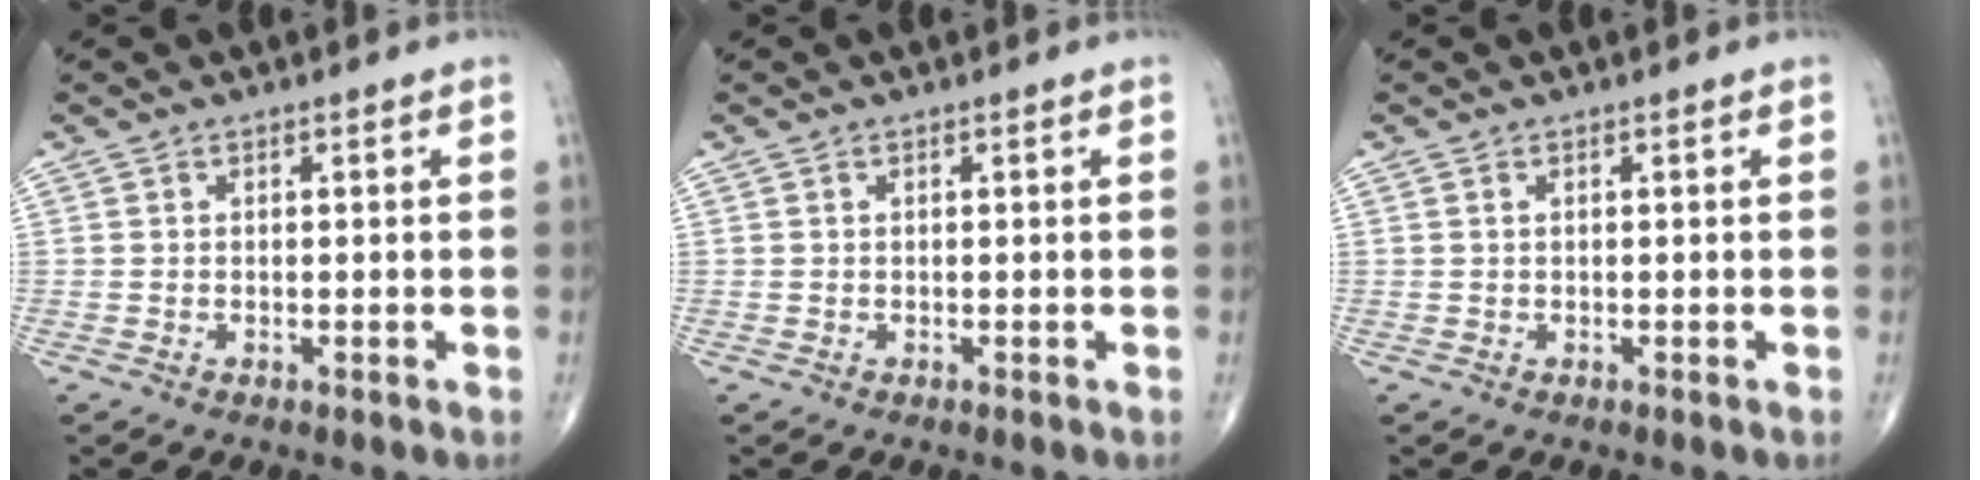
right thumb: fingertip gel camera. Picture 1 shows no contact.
{"total": 0.0}
{"total": 0.0}